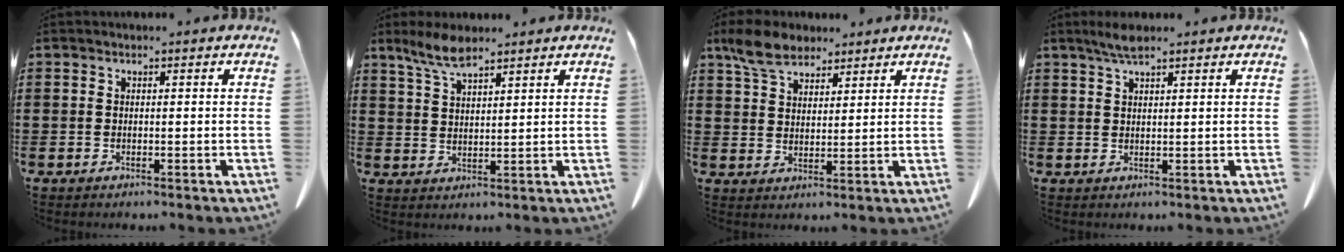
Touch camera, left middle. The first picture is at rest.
{"total": 5.1, "force": [3.9, 1.3, 3.1], "torque": [-0.071, -0.004, 0.070]}
{"total": 6.6, "force": [5.1, 3.0, 2.9], "torque": [-0.074, 0.000, 0.097]}
{"total": 2.7, "force": [2.1, 0.5, 1.7], "torque": [-0.038, 0.002, 0.037]}